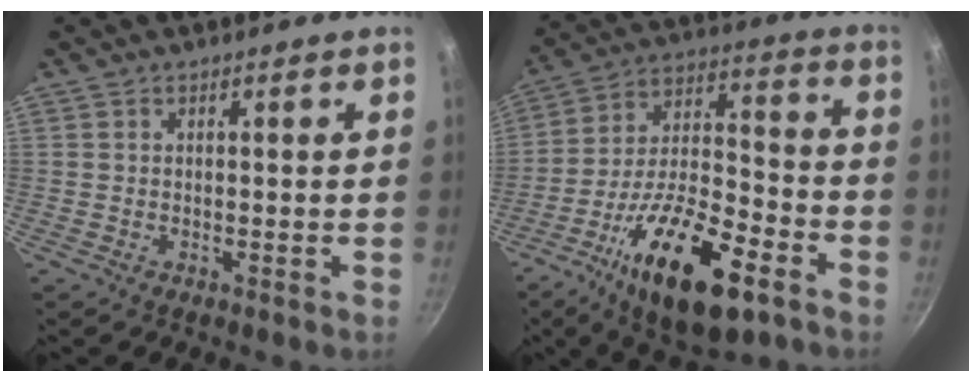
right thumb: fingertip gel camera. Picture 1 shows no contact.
{"total": 23.3, "force": [-11.9, 9.0, 17.9], "torque": [-0.283, 0.047, -0.204]}